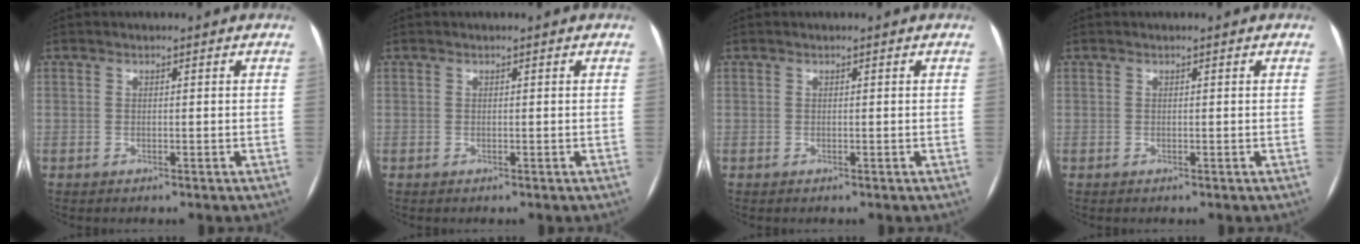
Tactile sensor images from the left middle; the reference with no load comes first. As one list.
[{"total": 0.0}, {"total": 0.0}, {"total": 0.0}]